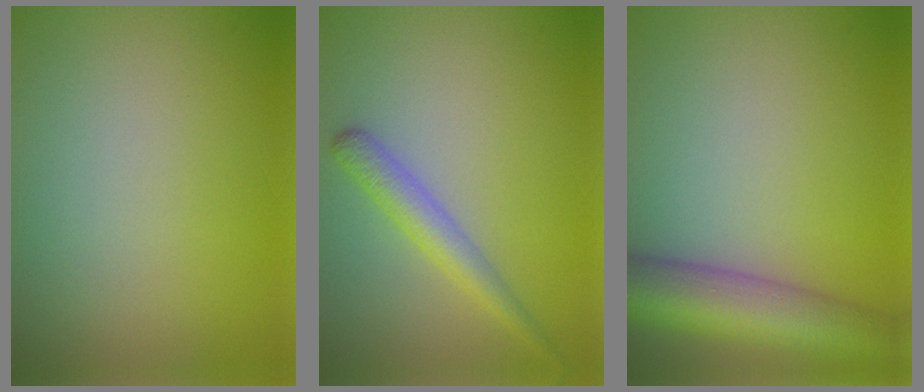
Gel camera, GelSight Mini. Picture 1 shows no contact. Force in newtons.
{"total": 2.7, "press": 2.7, "slide": 0.1}
{"total": 8.2, "press": 8.2, "slide": 0.4}